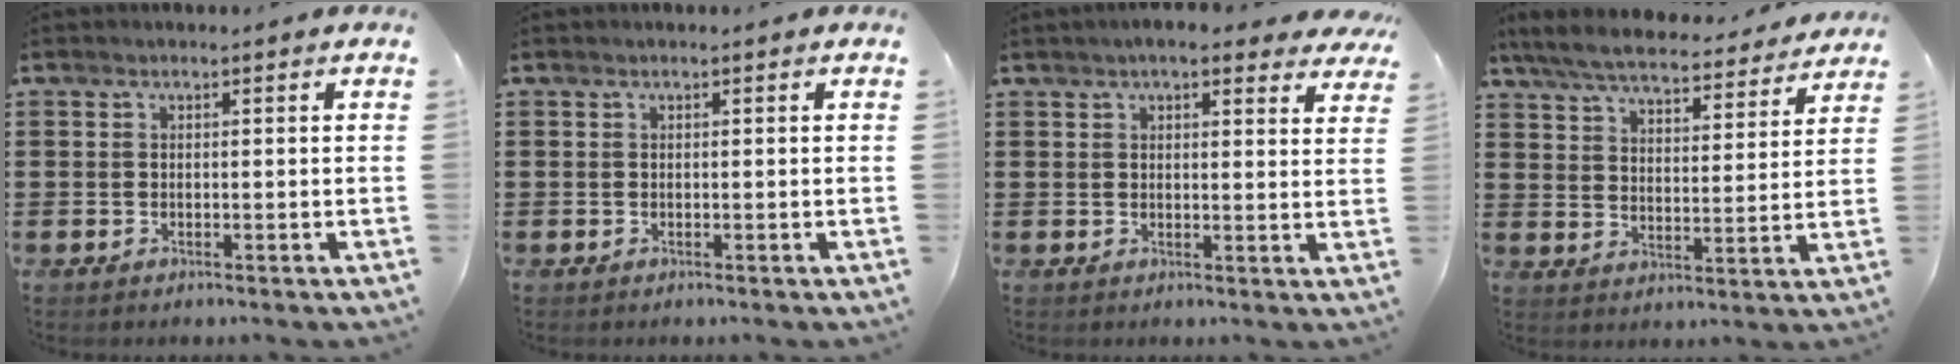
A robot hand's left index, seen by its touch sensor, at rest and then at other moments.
{"total": 0.0}
{"total": 4.6, "force": [3.9, 0.6, 2.3], "torque": [-0.056, -0.002, 0.070]}
{"total": 6.6, "force": [6.2, 0.6, 2.2], "torque": [-0.070, -0.035, 0.107]}